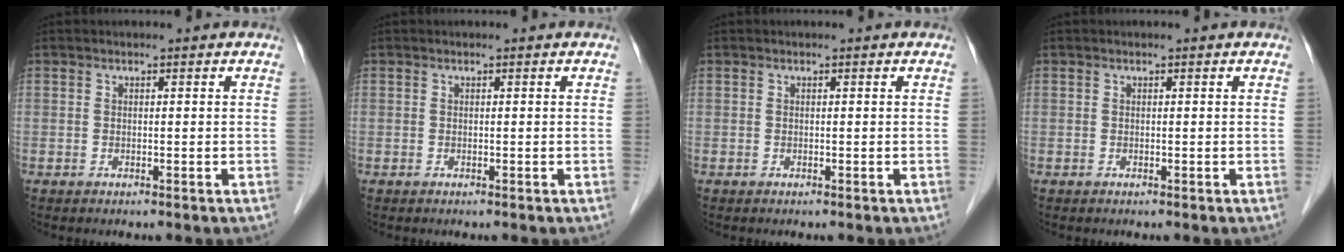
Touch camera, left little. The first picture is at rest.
{"total": 0.0}
{"total": 0.0}
{"total": 0.0}